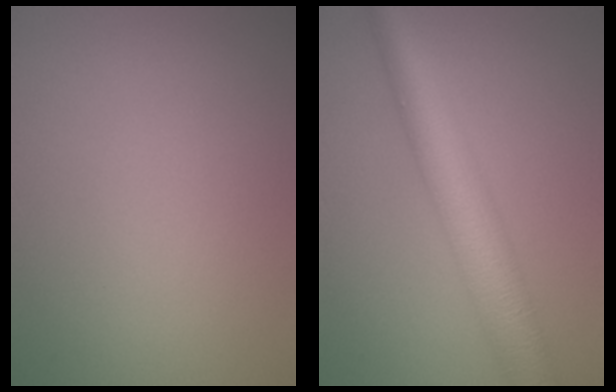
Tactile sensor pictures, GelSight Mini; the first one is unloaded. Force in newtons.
{"total": 7.3, "press": 7.3, "slide": 0.2}